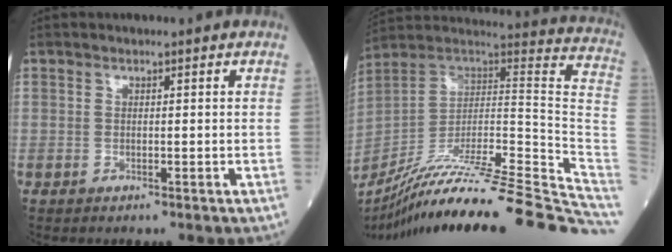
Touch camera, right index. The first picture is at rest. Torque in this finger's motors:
{"motor_torque": [-1.15, -0.99, -0.31, -0.10]}